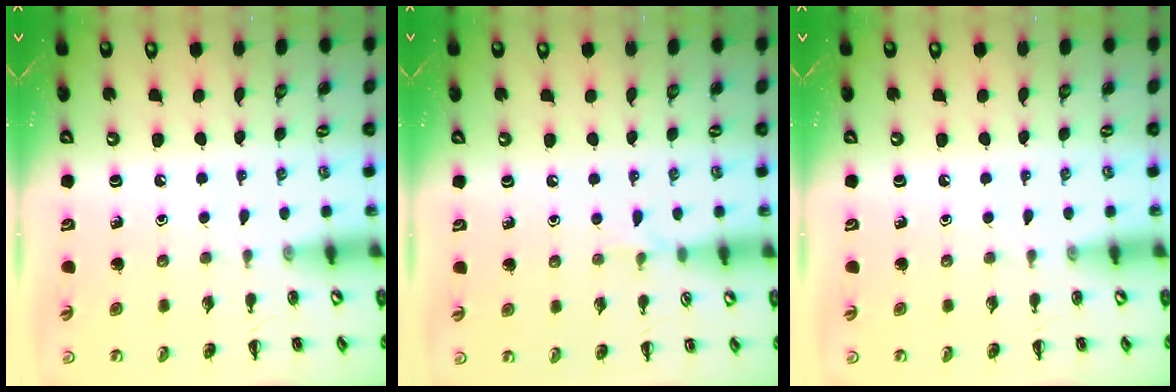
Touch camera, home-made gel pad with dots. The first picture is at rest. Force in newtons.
{"total": 4.3, "press": 4.0, "slide": 1.6}
{"total": 0.0}